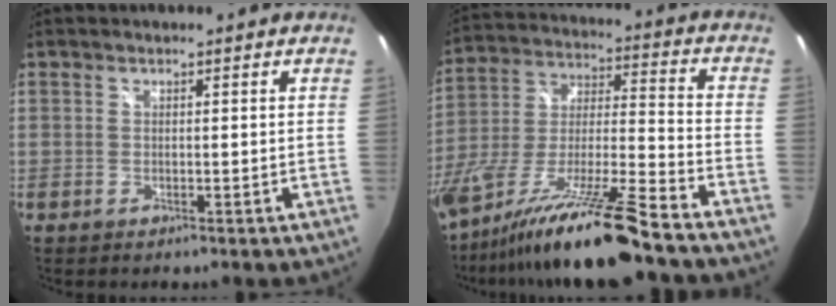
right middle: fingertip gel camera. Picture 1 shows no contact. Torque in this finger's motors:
{"motor_torque": [1.16, -0.98, 0.94, 0.21]}